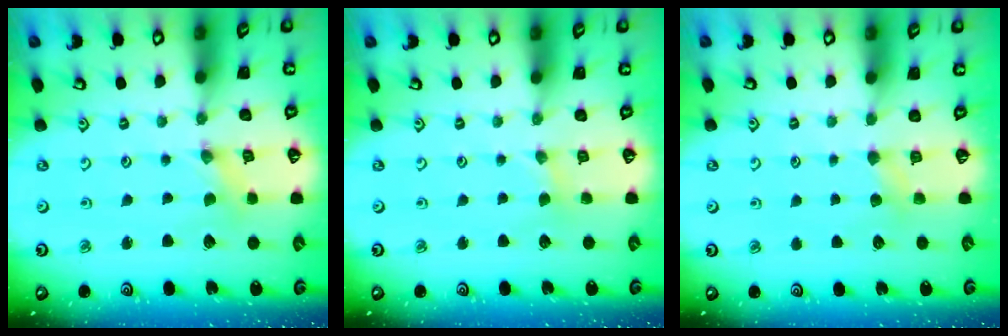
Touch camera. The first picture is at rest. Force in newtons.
{"total": 1.3, "press": 1.2, "slide": 0.3}
{"total": 3.7, "press": 3.7, "slide": 0.6}